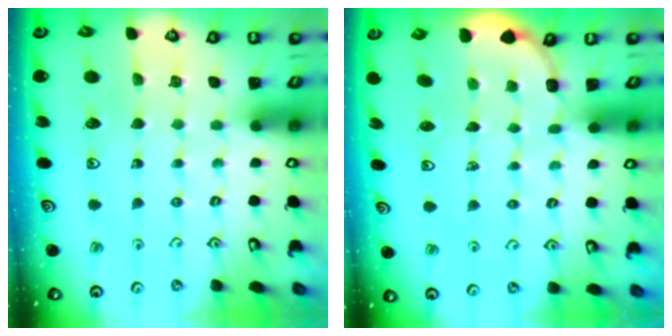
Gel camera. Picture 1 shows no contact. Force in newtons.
{"total": 1.6, "press": 1.2, "slide": 1.0}